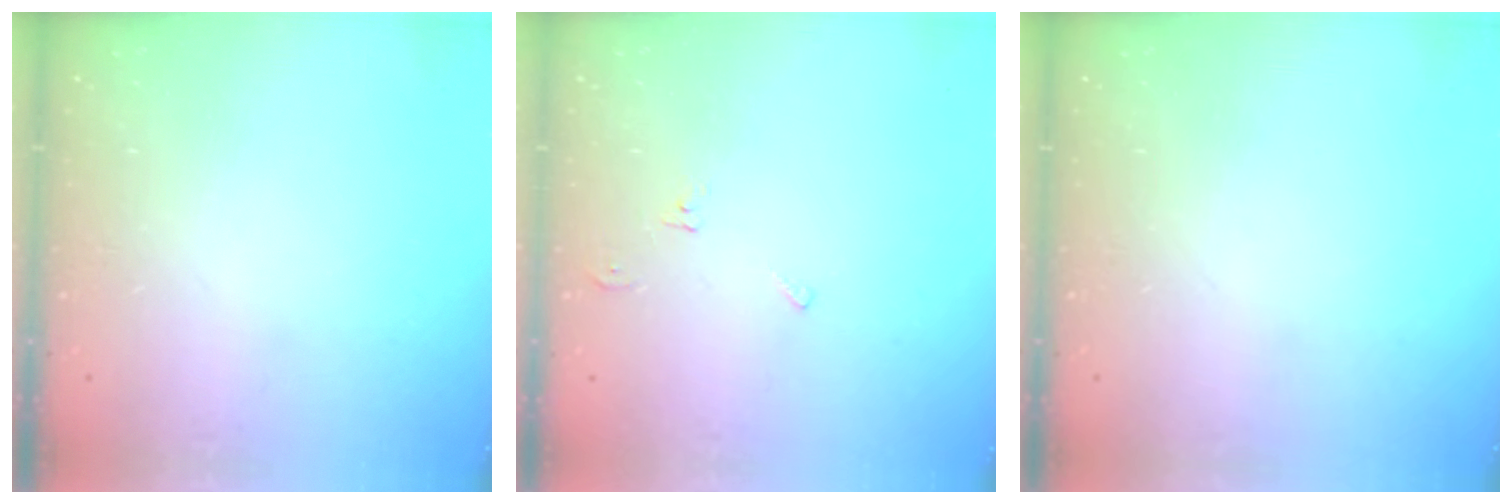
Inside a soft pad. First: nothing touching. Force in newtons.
{"total": 4.1, "press": 4.1, "slide": 0.5}
{"total": 0.0}